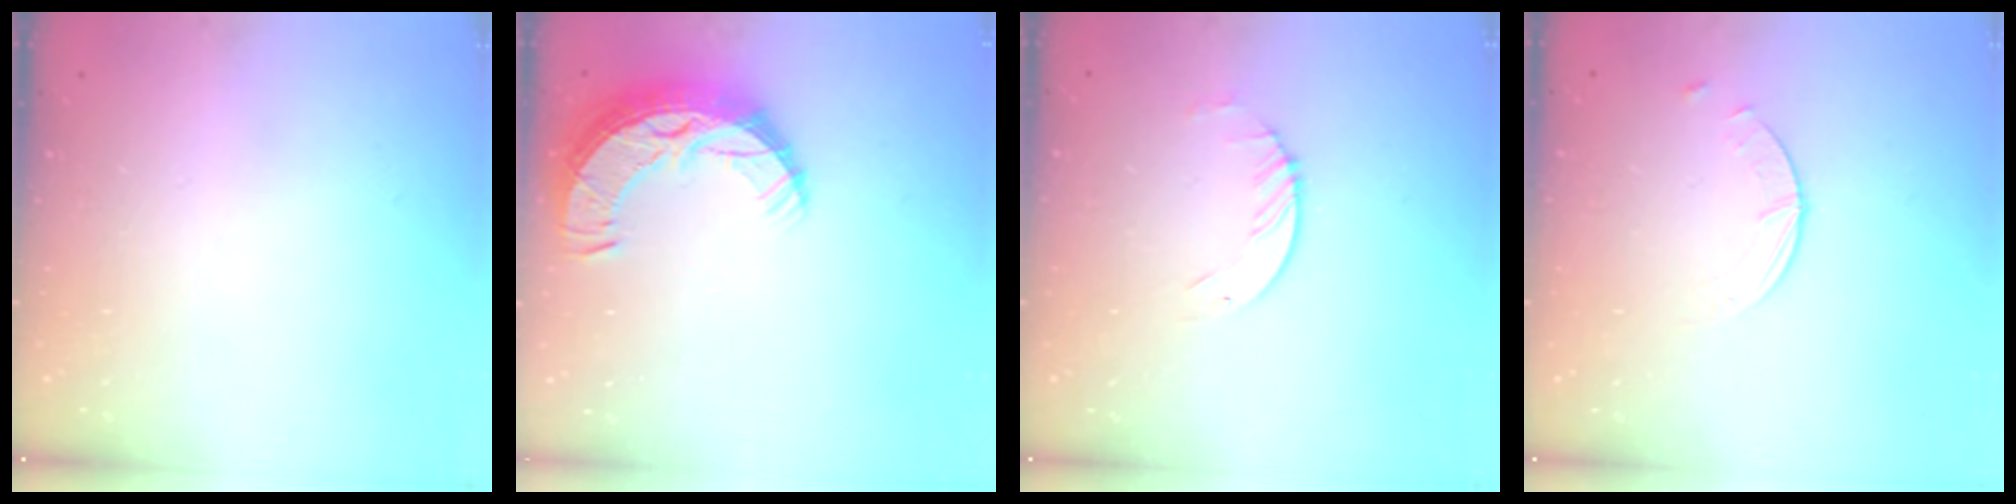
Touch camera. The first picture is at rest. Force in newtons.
{"total": 11.1, "press": 11.0, "slide": 0.8}
{"total": 1.6, "press": 1.6, "slide": 0.2}
{"total": 0.9, "press": 0.9, "slide": 0.2}